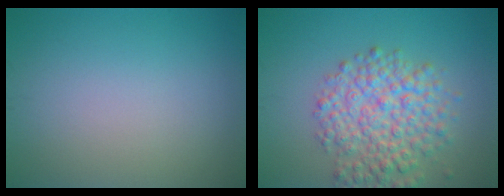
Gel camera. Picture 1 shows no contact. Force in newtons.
{"total": 6.2, "press": 6.2, "slide": 0.2}